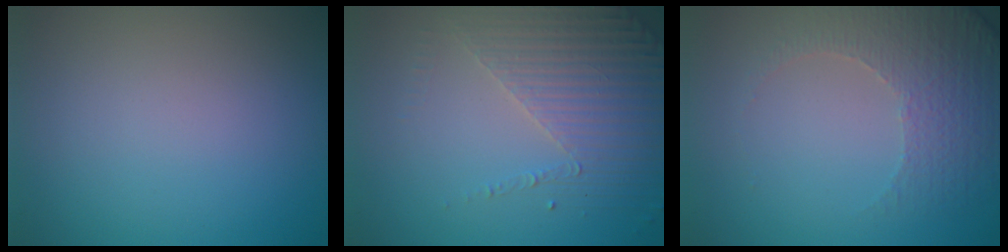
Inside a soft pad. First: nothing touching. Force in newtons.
{"total": 4.5, "press": 3.4, "slide": 2.9}
{"total": 4.7, "press": 3.3, "slide": 3.3}